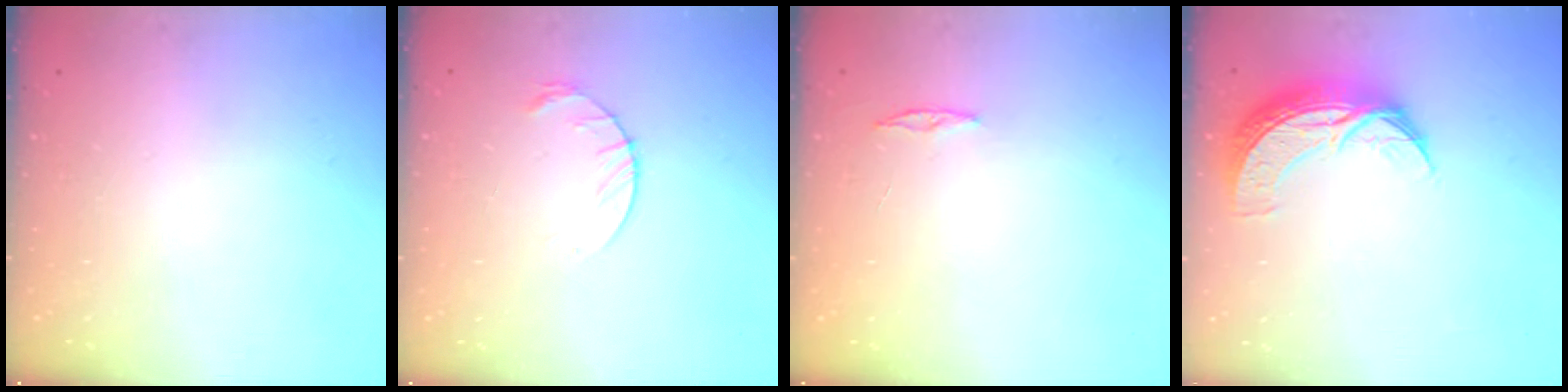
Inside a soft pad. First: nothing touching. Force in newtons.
{"total": 6.0, "press": 6.0, "slide": 0.8}
{"total": 3.0, "press": 2.9, "slide": 0.3}
{"total": 10.1, "press": 10.1, "slide": 0.8}